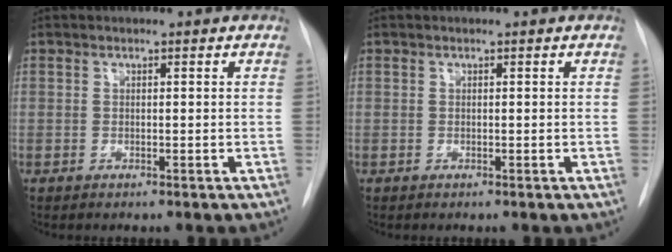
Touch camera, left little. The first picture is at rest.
{"total": 0.0}